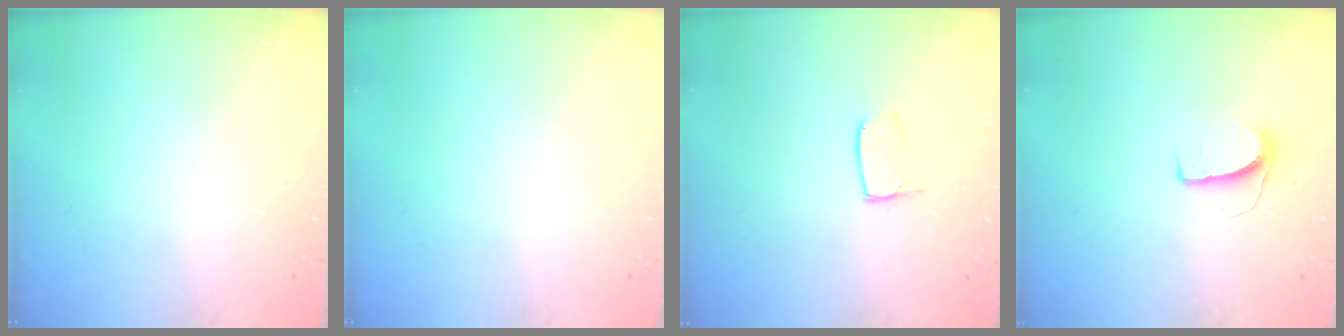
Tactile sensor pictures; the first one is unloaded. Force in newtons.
{"total": 0.0}
{"total": 6.7, "press": 6.7, "slide": 0.5}
{"total": 6.4, "press": 6.4, "slide": 0.6}